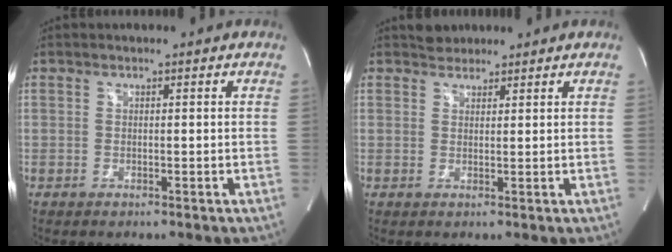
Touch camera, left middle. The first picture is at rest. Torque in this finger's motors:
{"motor_torque": [0.06, -0.03, -0.08, 0.01]}